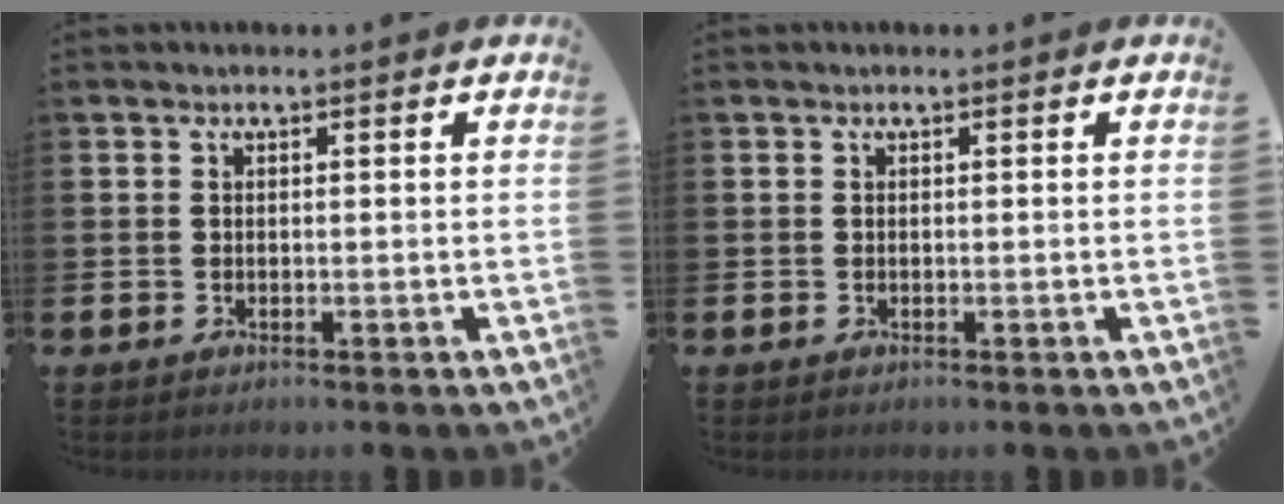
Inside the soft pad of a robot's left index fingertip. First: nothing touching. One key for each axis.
{"total": 0.0}